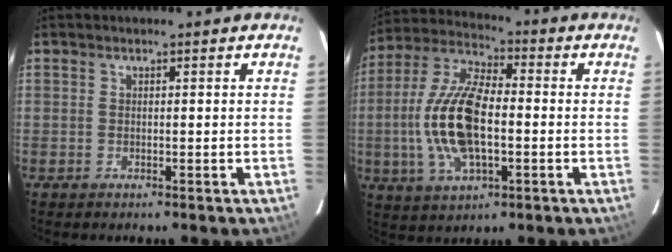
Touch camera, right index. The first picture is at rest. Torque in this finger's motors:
{"motor_torque": [2.14, 0.00, 0.88, 0.18]}